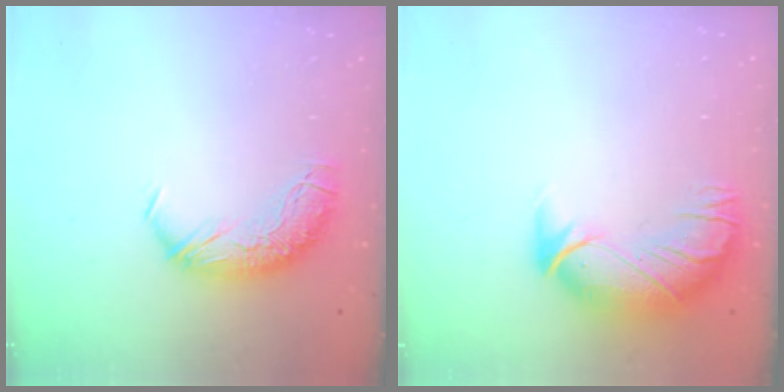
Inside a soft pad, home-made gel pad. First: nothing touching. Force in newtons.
{"total": 3.0, "press": 0.2, "slide": 2.9}